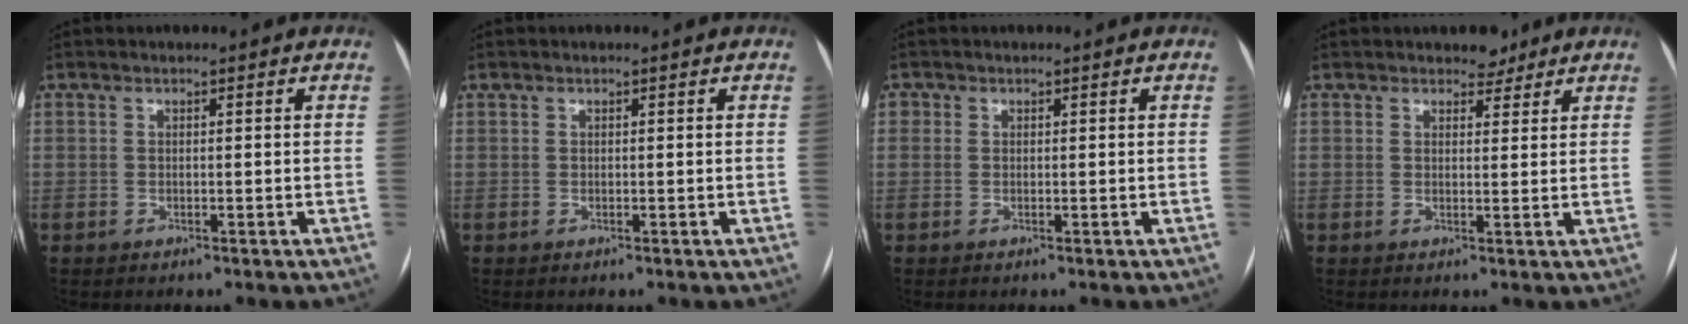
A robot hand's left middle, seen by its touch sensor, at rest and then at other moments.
{"total": 0.0}
{"total": 0.7, "force": [0.2, 0.7, 0.1], "torque": [0.005, 0.002, 0.001]}
{"total": 2.8, "force": [2.3, 1.4, 0.6], "torque": [-0.004, 0.000, 0.030]}